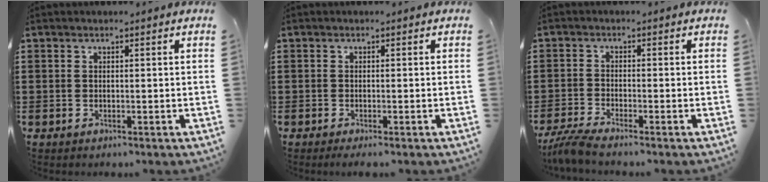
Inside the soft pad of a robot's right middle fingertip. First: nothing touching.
{"total": 0.6, "force": [-0.5, 0.0, 0.3], "torque": [-0.006, -0.003, -0.009]}
{"total": 3.1, "force": [-2.6, -0.2, 1.6], "torque": [-0.050, -0.014, -0.056]}